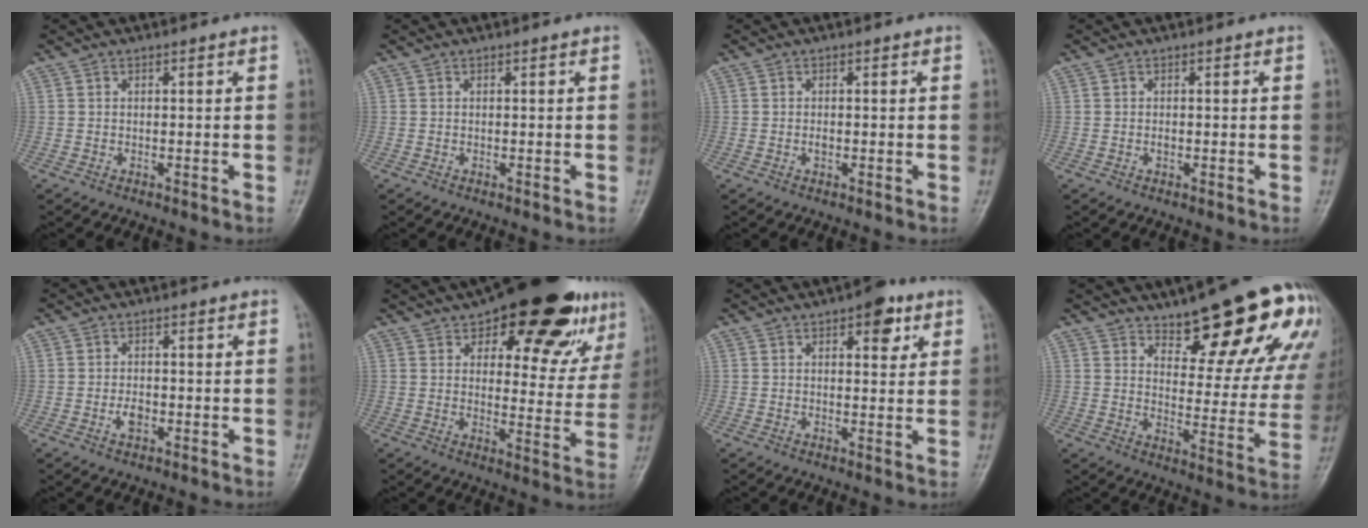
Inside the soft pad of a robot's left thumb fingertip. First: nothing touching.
{"total": 0.0}
{"total": 0.9, "force": [-0.1, 0.6, 0.6], "torque": [-0.007, 0.000, -0.004]}
{"total": 0.6, "force": [-0.1, 0.5, 0.4], "torque": [-0.006, 0.000, -0.003]}
{"total": 2.5, "force": [-0.8, 1.6, 1.8], "torque": [-0.028, 0.002, -0.016]}
{"total": 23.8, "force": [14.3, 9.7, 16.3], "torque": [-0.185, -0.033, 0.190]}
{"total": 6.1, "force": [3.0, 2.9, 4.4], "torque": [-0.033, -0.009, 0.033]}
{"total": 22.1, "force": [14.1, 7.1, 15.4], "torque": [-0.157, -0.080, 0.189]}